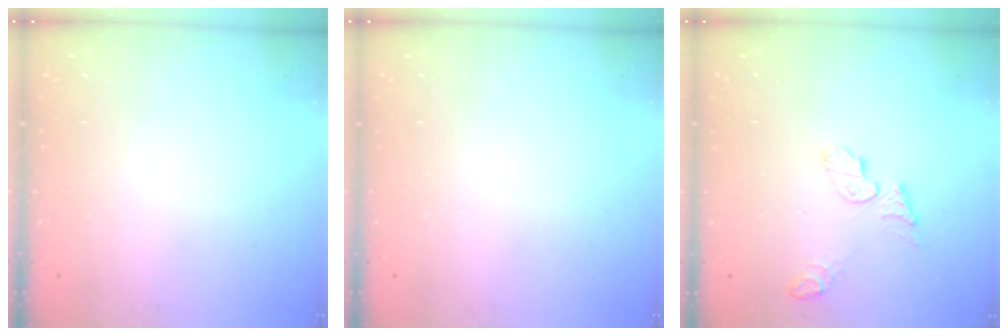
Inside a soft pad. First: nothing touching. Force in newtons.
{"total": 0.0}
{"total": 6.8, "press": 6.8, "slide": 0.4}